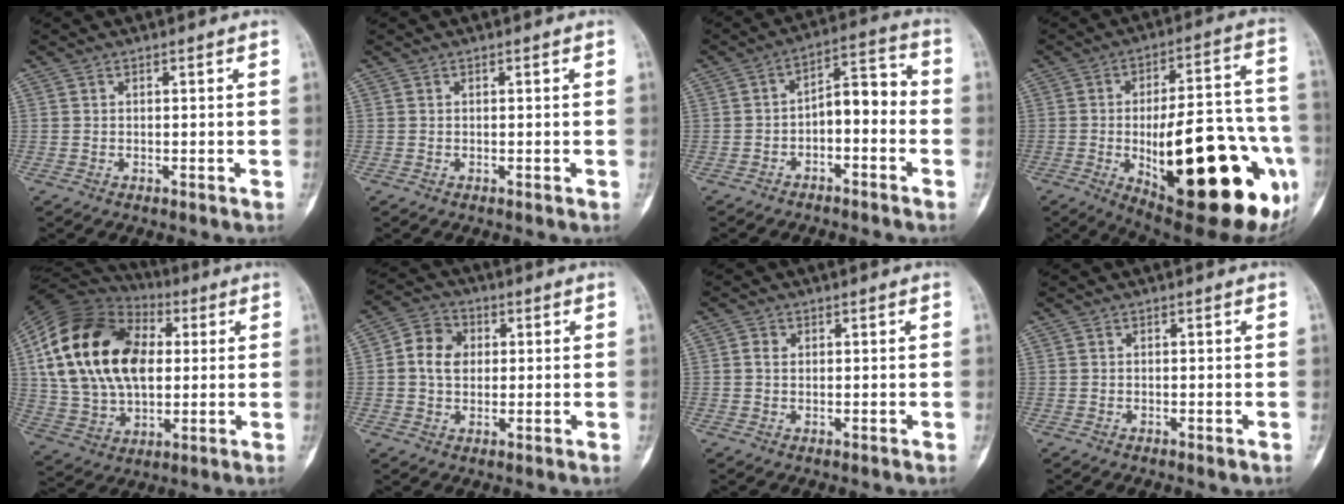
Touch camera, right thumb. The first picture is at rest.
{"total": 0.0}
{"total": 8.4, "force": [-2.6, 4.4, 6.6], "torque": [-0.085, 0.052, -0.047]}
{"total": 33.4, "force": [-10.0, 11.9, 29.5], "torque": [-0.344, 0.015, -0.119]}
{"total": 25.9, "force": [4.9, 16.5, 19.3], "torque": [-0.356, 0.006, 0.085]}
{"total": 7.7, "force": [0.8, 6.3, 4.3], "torque": [-0.061, 0.012, 0.005]}
{"total": 1.5, "force": [0.3, 1.3, 0.8], "torque": [-0.012, 0.002, 0.004]}
{"total": 0.7, "force": [-0.4, 0.2, 0.6], "torque": [-0.009, -0.002, -0.004]}